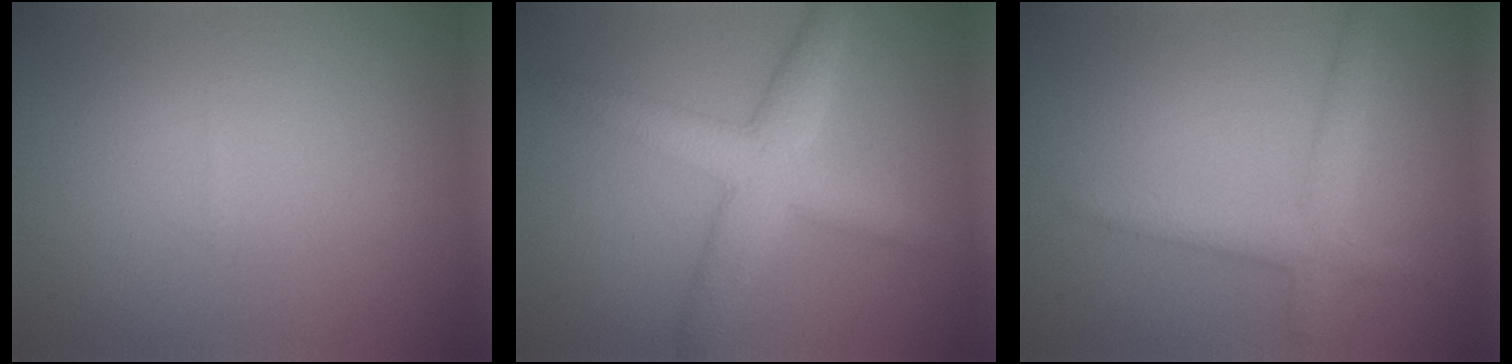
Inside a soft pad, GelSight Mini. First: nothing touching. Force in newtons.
{"total": 5.3, "press": 5.3, "slide": 0.2}
{"total": 2.5, "press": 2.5, "slide": 0.1}